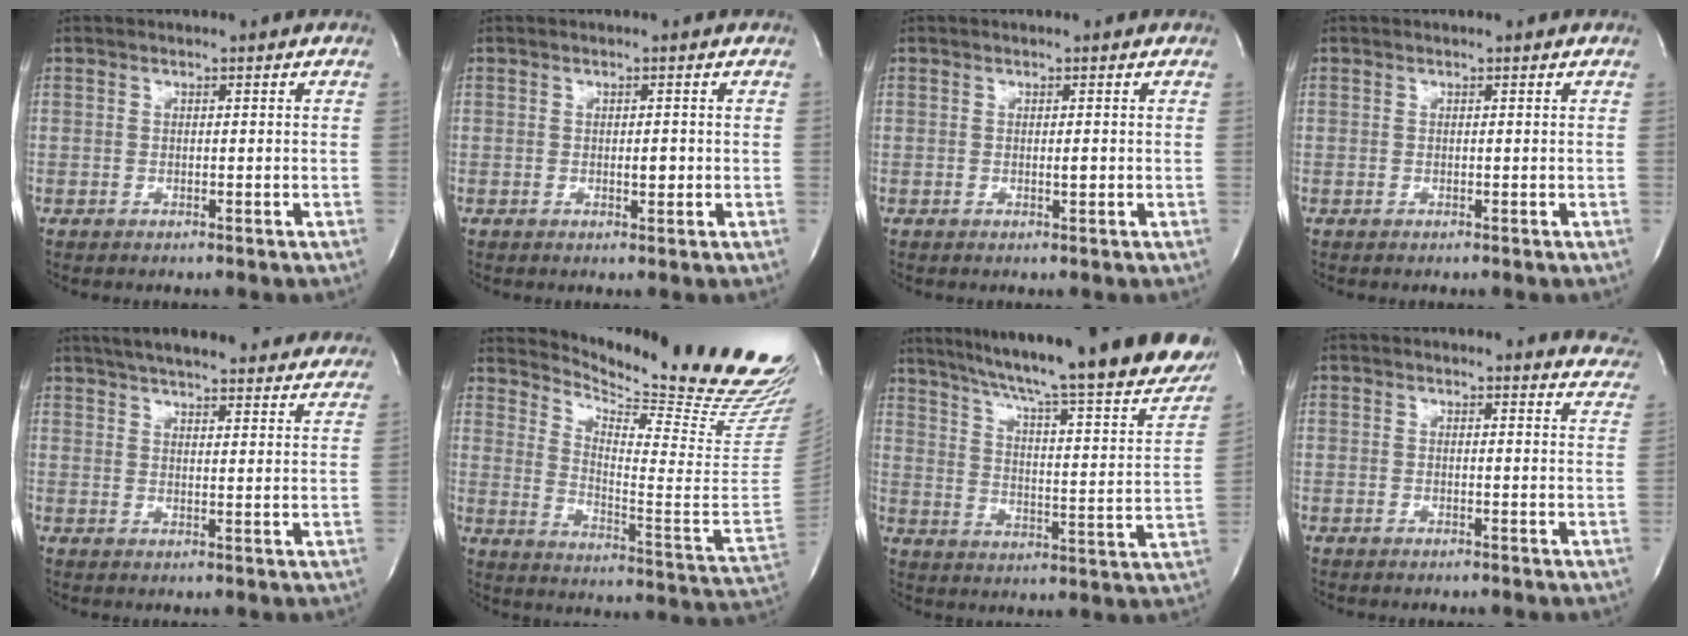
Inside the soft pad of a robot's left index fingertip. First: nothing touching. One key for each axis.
{"total": 1.2, "fx": 0.0, "fy": 0.5, "fz": 1.1, "tx": -0.016, "ty": -0.001, "tz": 0.001}
{"total": 0.7, "fx": 0.1, "fy": 0.1, "fz": 0.7, "tx": -0.015, "ty": -0.002, "tz": -0.001}
{"total": 0.0}
{"total": 27.8, "fx": 25.1, "fy": 5.0, "fz": 11.0, "tx": -0.178, "ty": -0.020, "tz": 0.306}
{"total": 23.2, "fx": 20.9, "fy": -0.7, "fz": 10.2, "tx": -0.169, "ty": -0.135, "tz": 0.273}
{"total": 31.0, "fx": 25.7, "fy": 3.0, "fz": 17.0, "tx": -0.255, "ty": -0.055, "tz": 0.331}
{"total": 7.9, "fx": 7.7, "fy": 1.7, "fz": 0.3, "tx": 0.033, "ty": -0.042, "tz": 0.041}